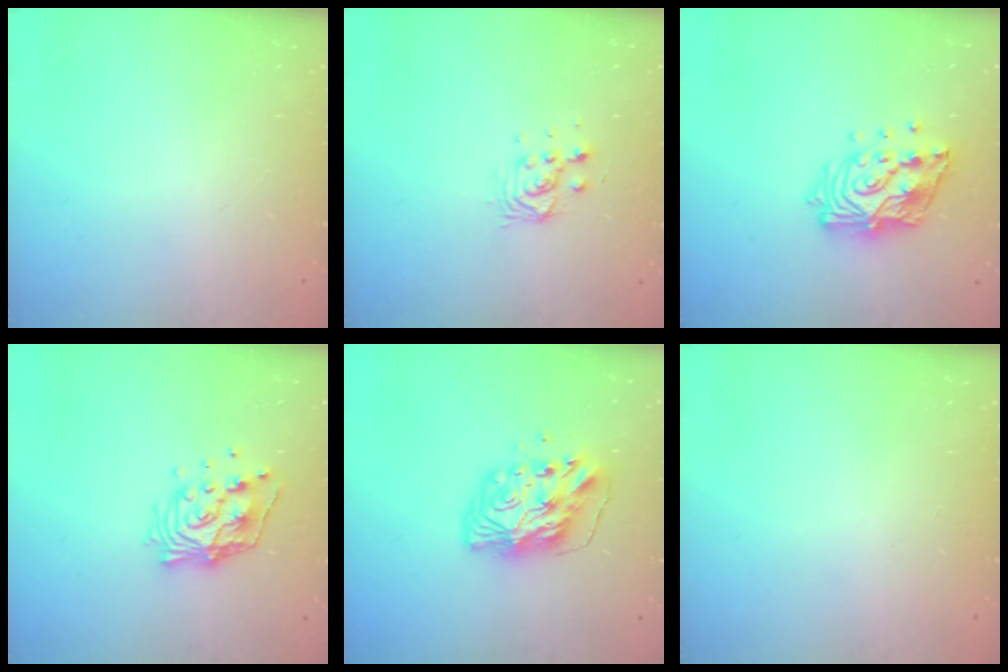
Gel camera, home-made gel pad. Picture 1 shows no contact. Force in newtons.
{"total": 5.8, "press": 5.7, "slide": 1.2}
{"total": 16.1, "press": 16.0, "slide": 1.9}
{"total": 13.4, "press": 13.4, "slide": 1.1}
{"total": 10.0, "press": 9.9, "slide": 1.3}
{"total": 0.0}